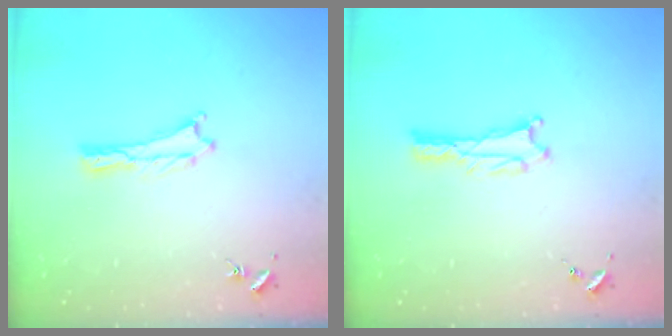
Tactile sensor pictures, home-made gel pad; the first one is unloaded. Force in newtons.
{"total": 0.9, "press": 0.8, "slide": 0.1}